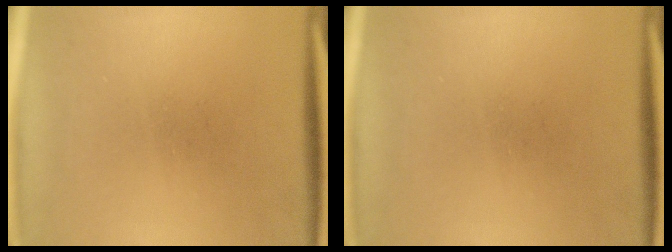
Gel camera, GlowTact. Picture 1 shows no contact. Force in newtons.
{"total": 0.0}